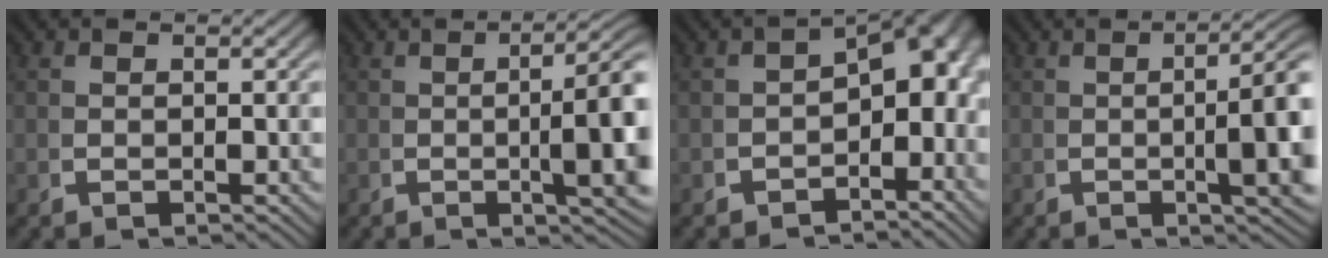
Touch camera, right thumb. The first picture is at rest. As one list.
[{"total": 8.5, "force": [0.5, 2.7, 8.0], "torque": [-0.105, 0.005, 0.002]}, {"total": 5.5, "force": [-1.3, 3.4, 4.2], "torque": [-0.044, -0.010, -0.017]}, {"total": 7.7, "force": [0.4, 2.5, 7.2], "torque": [-0.093, 0.005, -0.001]}]